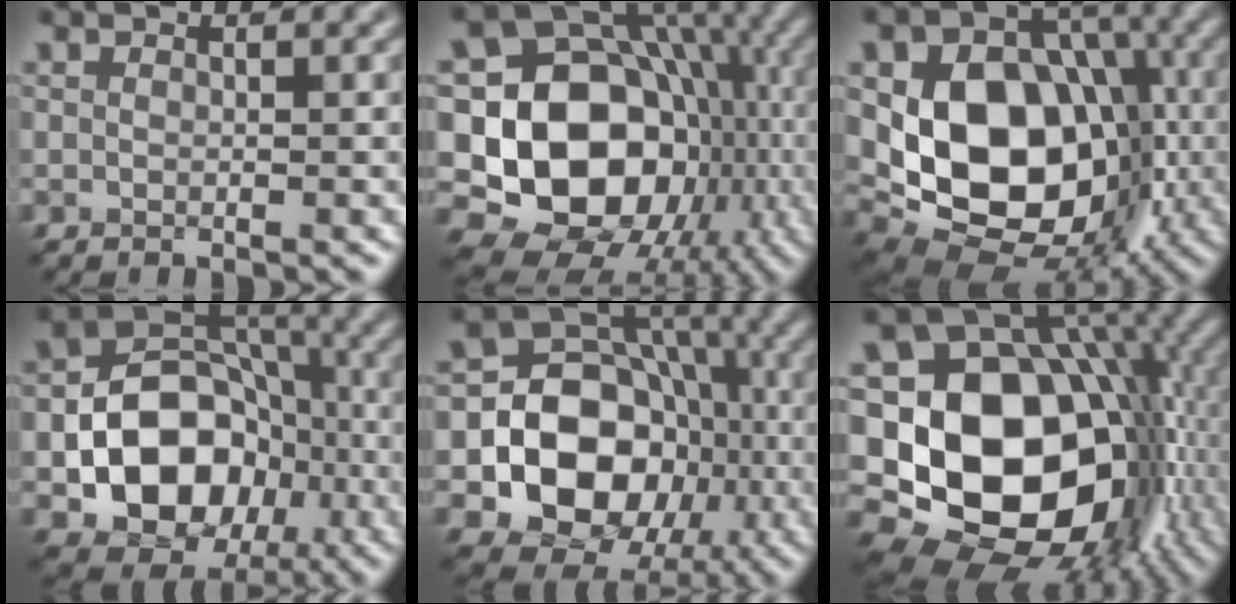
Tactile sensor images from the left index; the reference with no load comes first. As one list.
[{"total": 18.0, "force": [-2.5, 14.8, 9.9], "torque": [-0.150, -0.006, -0.054]}, {"total": 13.8, "force": [-1.2, 10.2, 9.3], "torque": [-0.150, -0.013, -0.025]}, {"total": 11.5, "force": [-3.1, 8.6, 6.9], "torque": [-0.097, 0.000, -0.056]}, {"total": 13.3, "force": [-3.1, 10.9, 7.0], "torque": [-0.099, -0.008, -0.080]}, {"total": 19.1, "force": [-2.2, 14.4, 12.4], "torque": [-0.206, -0.013, -0.018]}]